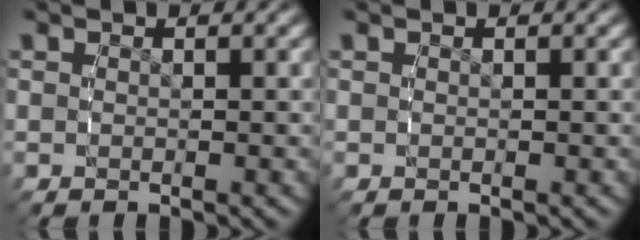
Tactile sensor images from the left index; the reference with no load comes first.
{"total": 0.0}